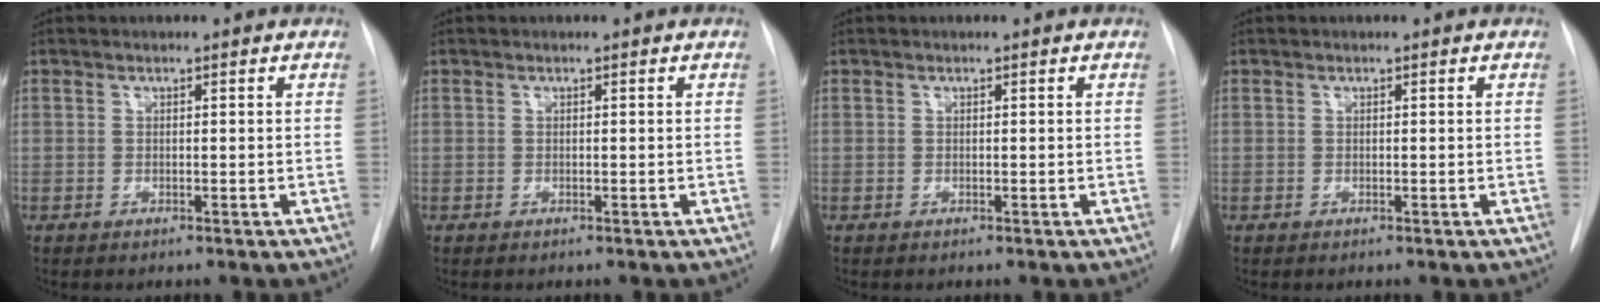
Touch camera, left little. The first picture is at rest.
{"total": 0.0}
{"total": 0.0}
{"total": 0.0}